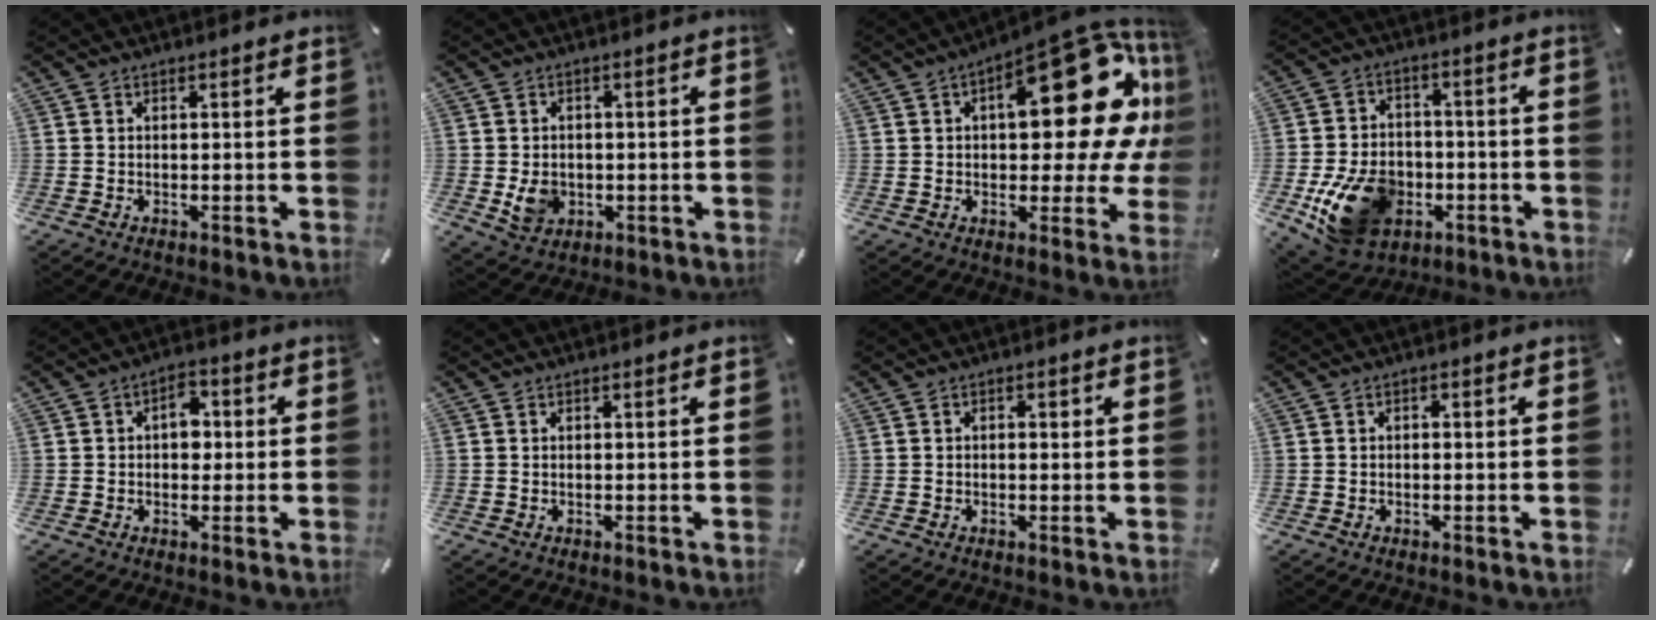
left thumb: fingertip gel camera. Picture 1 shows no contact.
{"total": 5.6, "force": [-0.7, 4.8, 2.8], "torque": [-0.037, -0.003, -0.012]}
{"total": 27.5, "force": [7.4, 13.0, 23.0], "torque": [-0.279, -0.050, 0.122]}
{"total": 16.7, "force": [-5.9, 12.2, 9.8], "torque": [-0.189, 0.031, -0.093]}
{"total": 5.3, "force": [0.4, 3.6, 3.9], "torque": [-0.045, 0.002, -0.003]}
{"total": 0.0}
{"total": 1.3, "force": [-0.2, 0.8, 1.0], "torque": [-0.019, 0.004, -0.005]}
{"total": 0.9, "force": [-0.3, 0.6, 0.6], "torque": [-0.011, 0.002, -0.007]}